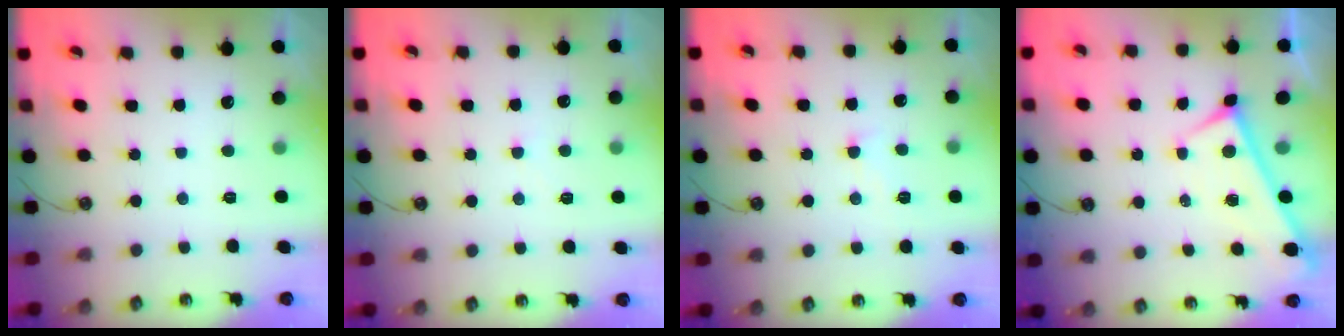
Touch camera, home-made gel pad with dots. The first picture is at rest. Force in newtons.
{"total": 2.0, "press": 2.0, "slide": 0.4}
{"total": 2.6, "press": 2.6, "slide": 0.5}
{"total": 0.0}